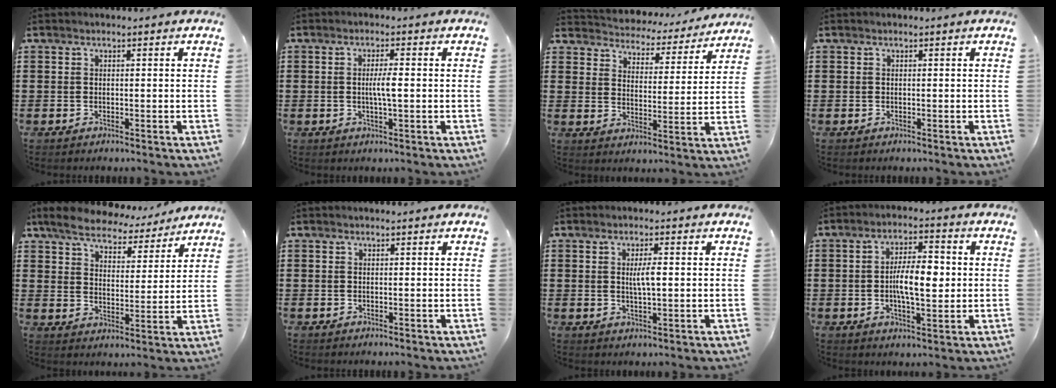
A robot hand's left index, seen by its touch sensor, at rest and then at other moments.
{"total": 3.2, "force": [-0.1, 0.4, 3.1], "torque": [-0.058, -0.002, -0.004]}
{"total": 3.7, "force": [3.7, 0.4, -0.2], "torque": [-0.022, -0.036, 0.057]}
{"total": 0.0}
{"total": 6.4, "force": [6.0, 1.8, 1.4], "torque": [-0.061, -0.033, 0.105]}
{"total": 0.0}
{"total": 3.4, "force": [0.4, 0.8, 3.3], "torque": [-0.064, 0.001, 0.004]}
{"total": 7.6, "force": [-0.2, 2.9, 7.1], "torque": [-0.112, 0.003, -0.008]}